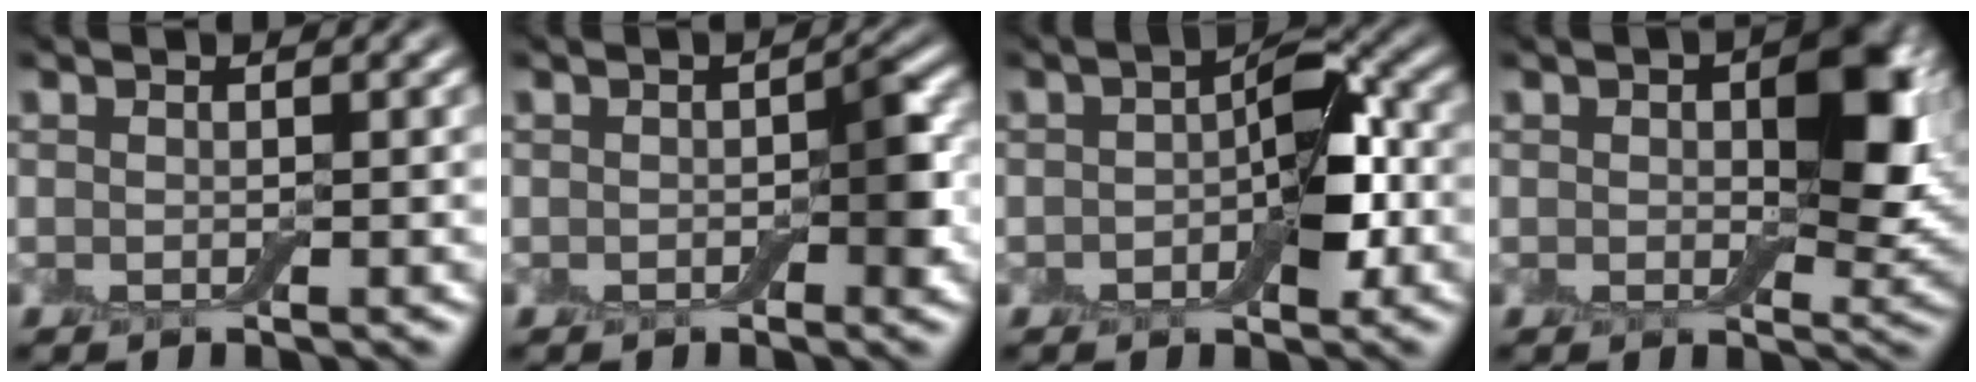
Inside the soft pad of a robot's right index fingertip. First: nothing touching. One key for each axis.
{"total": 2.5, "fx": -0.4, "fy": 1.5, "fz": 2.0, "tx": -0.023, "ty": 0.001, "tz": -0.008}
{"total": 5.3, "fx": -0.5, "fy": 2.9, "fz": 4.3, "tx": -0.059, "ty": 0.005, "tz": -0.014}
{"total": 6.4, "fx": 1.3, "fy": 3.6, "fz": 5.2, "tx": -0.068, "ty": -0.001, "tz": 0.021}